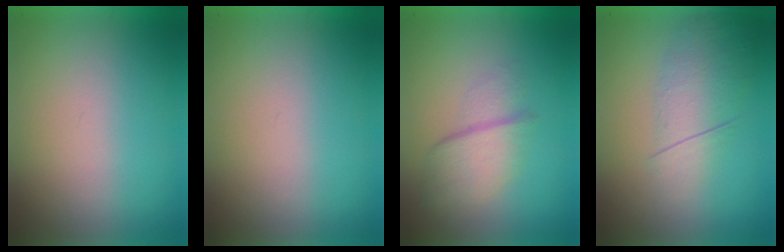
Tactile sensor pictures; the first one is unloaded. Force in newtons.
{"total": 0.0}
{"total": 2.7}
{"total": 2.8}